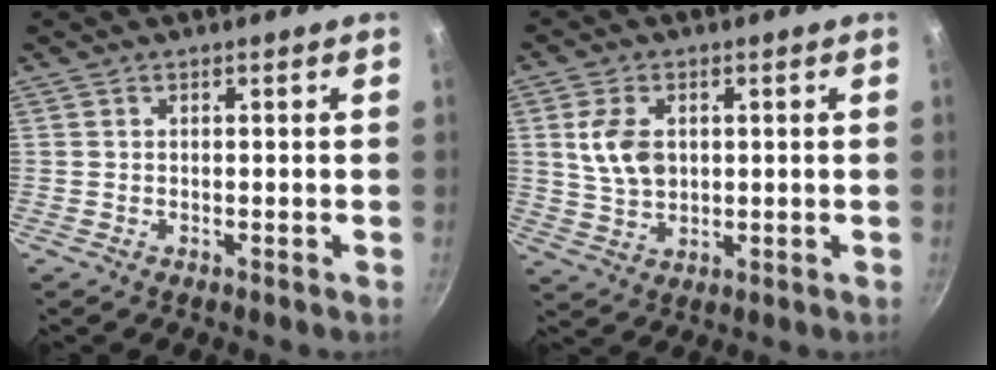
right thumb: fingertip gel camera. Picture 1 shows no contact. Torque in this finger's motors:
{"motor_torque": [-0.34, 0.60, 0.64, 0.28, 0.07]}